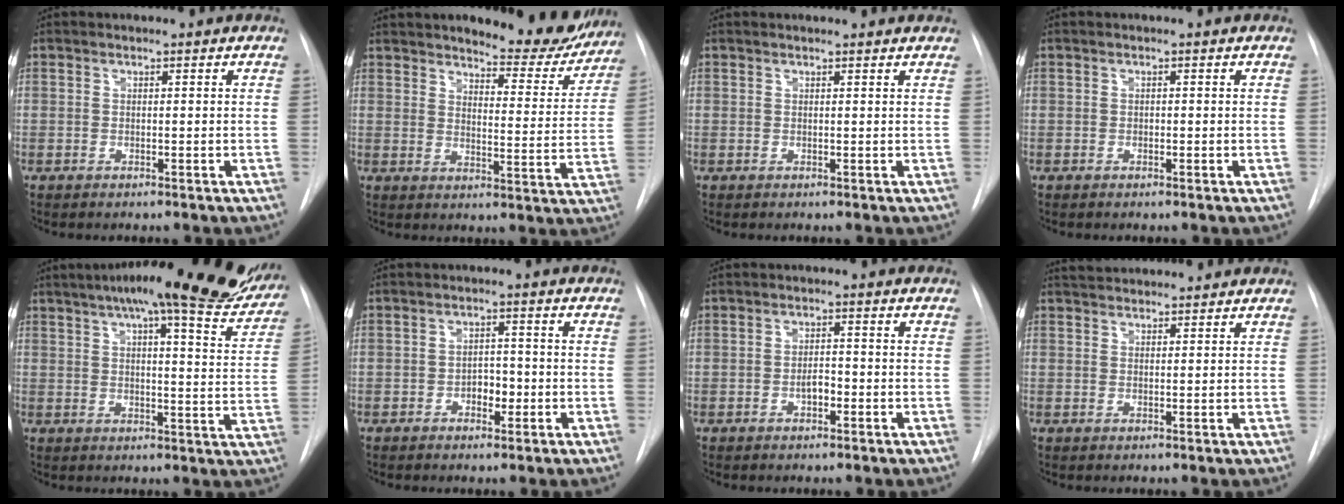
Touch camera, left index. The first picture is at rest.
{"total": 12.3, "force": [11.1, 3.0, 4.2], "torque": [-0.034, -0.044, 0.130]}
{"total": 2.7, "force": [2.6, 0.4, 0.6], "torque": [-0.010, 0.011, 0.020]}
{"total": 1.2, "force": [-1.2, 0.1, -0.1], "torque": [0.004, -0.005, -0.018]}
{"total": 23.2, "force": [18.4, 4.2, 13.5], "torque": [-0.192, -0.011, 0.222]}
{"total": 3.3, "force": [-2.2, 1.7, 1.9], "torque": [-0.021, 0.002, -0.031]}
{"total": 2.7, "force": [-2.0, 0.9, 1.6], "torque": [-0.023, -0.001, -0.030]}
{"total": 6.0, "force": [5.6, 1.1, 1.6], "torque": [-0.027, 0.032, 0.082]}